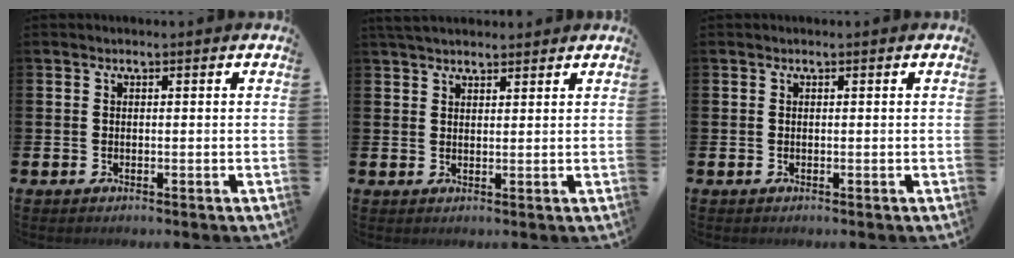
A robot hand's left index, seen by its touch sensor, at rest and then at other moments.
{"total": 3.3, "force": [3.0, 0.9, 0.8], "torque": [-0.009, -0.011, 0.054]}
{"total": 0.0}